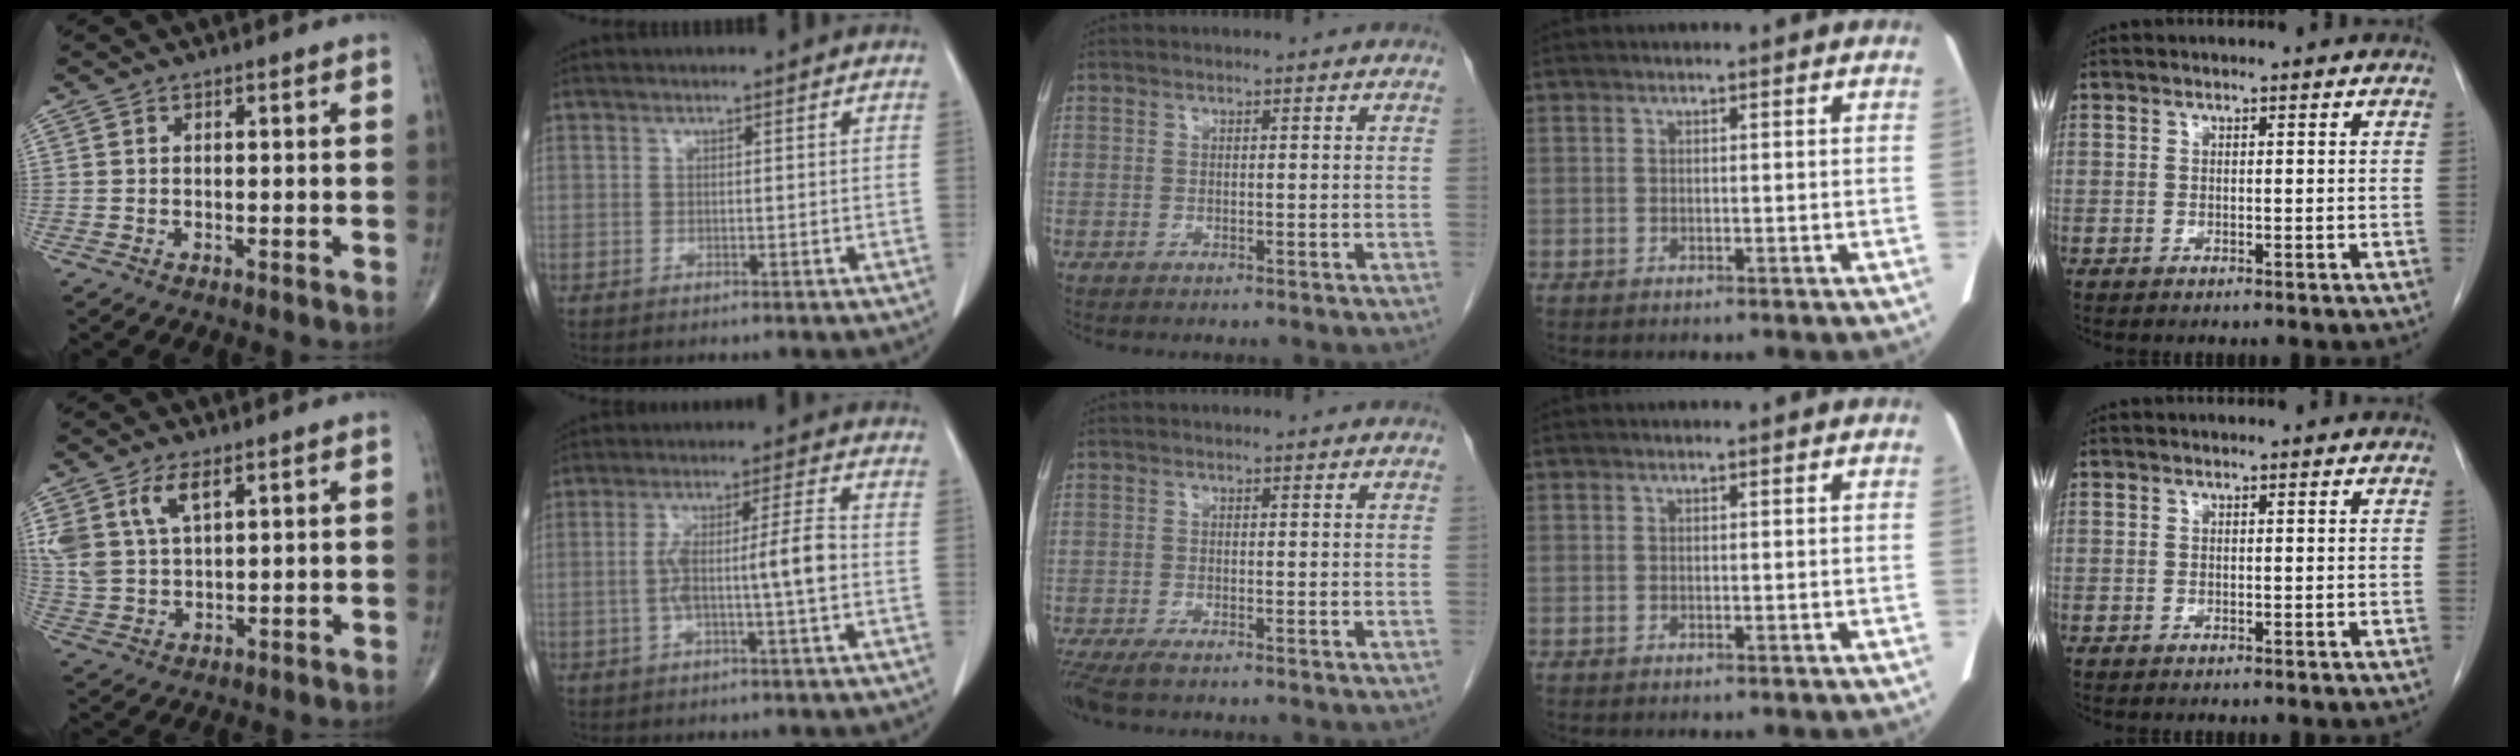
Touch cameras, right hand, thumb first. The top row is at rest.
{"thumb": {"total": 8.5, "force": [4.3, 4.2, 6.1], "torque": [-0.129, -0.009, 0.092]}, "index": {"total": 7.5, "force": [-1.2, 0.1, 7.4], "torque": [-0.141, 0.018, -0.018]}, "middle": {"total": 3.3, "force": [-2.5, 0.6, 2.1], "torque": [-0.038, -0.010, -0.045]}}